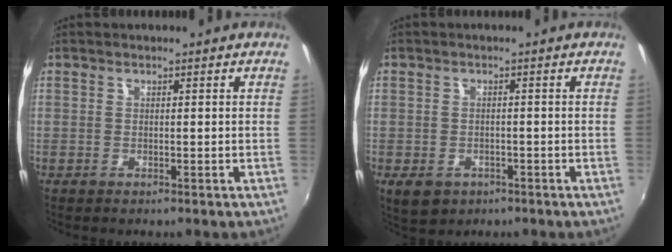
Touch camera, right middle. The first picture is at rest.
{"total": 5.1, "force": [-2.6, 3.6, 2.5], "torque": [-0.054, -0.013, -0.036]}